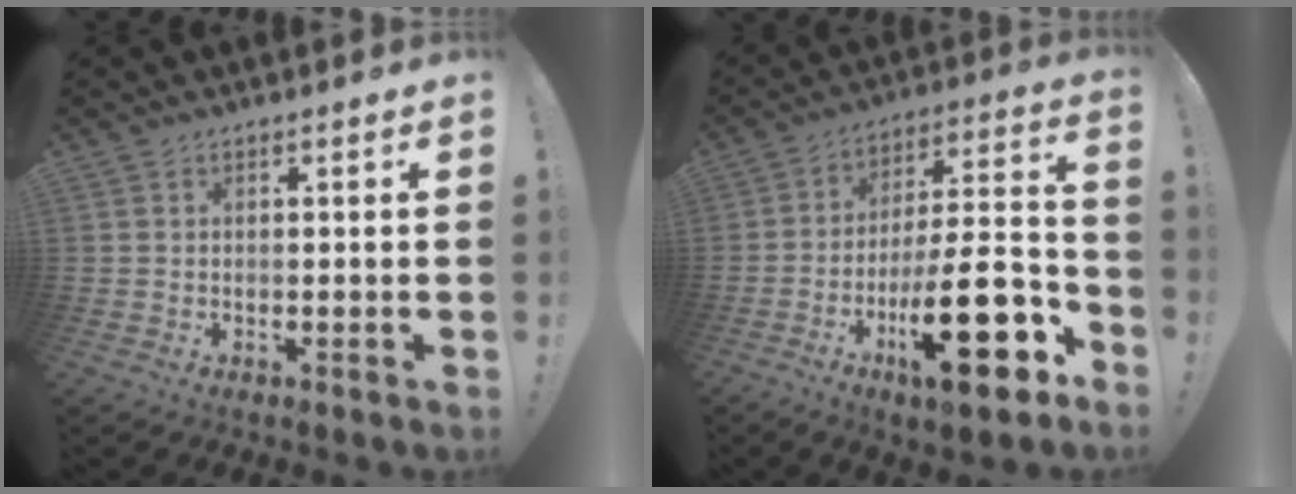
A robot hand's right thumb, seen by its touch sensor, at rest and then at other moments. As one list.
[{"total": 24.9, "force": [-10.2, 7.3, 21.5], "torque": [-0.342, 0.054, -0.164]}]